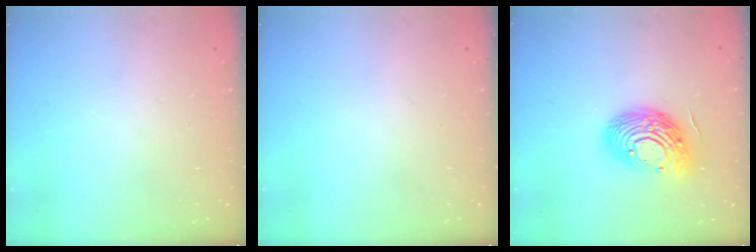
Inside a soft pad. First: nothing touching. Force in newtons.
{"total": 0.0}
{"total": 16.1, "press": 16.1, "slide": 1.3}